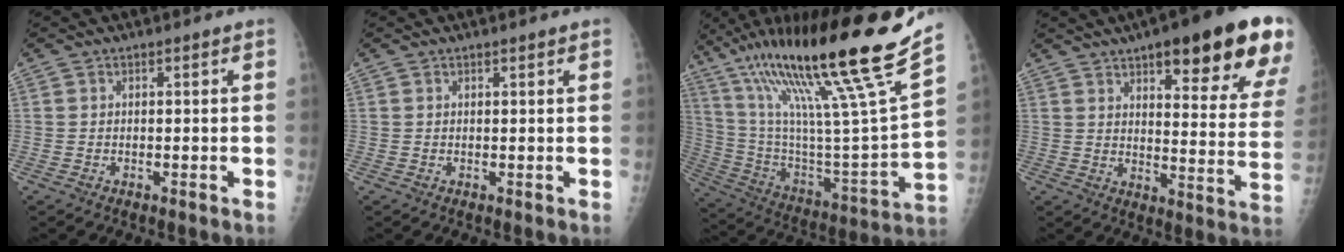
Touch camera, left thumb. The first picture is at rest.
{"total": 1.1, "force": [0.8, -0.2, 0.8], "torque": [-0.011, 0.000, 0.013]}
{"total": 32.2, "force": [21.7, 1.8, 23.8], "torque": [-0.395, -0.077, 0.376]}
{"total": 24.3, "force": [14.2, 6.0, 18.7], "torque": [-0.214, -0.048, 0.181]}